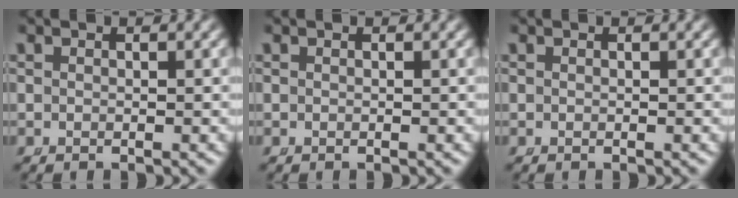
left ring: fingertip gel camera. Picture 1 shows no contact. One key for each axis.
{"total": 0.0}
{"total": 0.0}